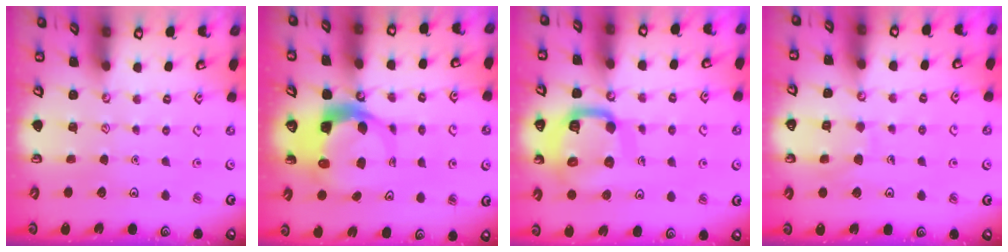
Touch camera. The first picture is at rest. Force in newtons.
{"total": 7.2, "press": 7.2, "slide": 1.0}
{"total": 16.6, "press": 16.5, "slide": 1.6}
{"total": 6.9, "press": 6.9, "slide": 0.6}